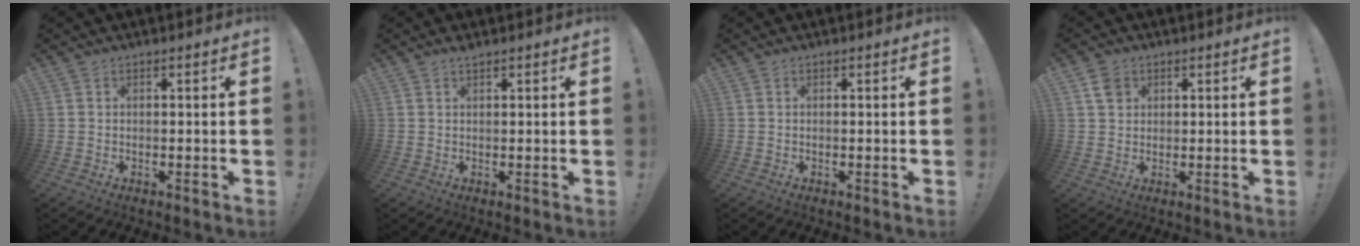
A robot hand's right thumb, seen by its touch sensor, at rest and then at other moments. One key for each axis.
{"total": 1.3, "fx": 1.2, "fy": 0.1, "fz": 0.6, "tx": -0.006, "ty": -0.004, "tz": 0.021}
{"total": 0.0}
{"total": 3.9, "fx": 2.1, "fy": 3.1, "fz": 1.2, "tx": -0.010, "ty": -0.005, "tz": 0.037}